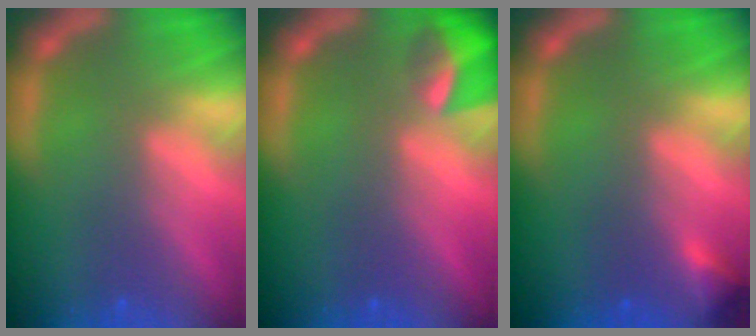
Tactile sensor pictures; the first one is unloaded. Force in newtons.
{"total": 3.9}
{"total": 1.4}